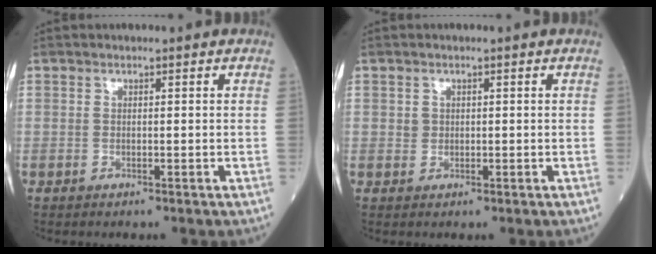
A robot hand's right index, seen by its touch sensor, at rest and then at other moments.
{"total": 1.0, "force": [0.2, 1.0, 0.2], "torque": [0.000, 0.002, 0.006]}